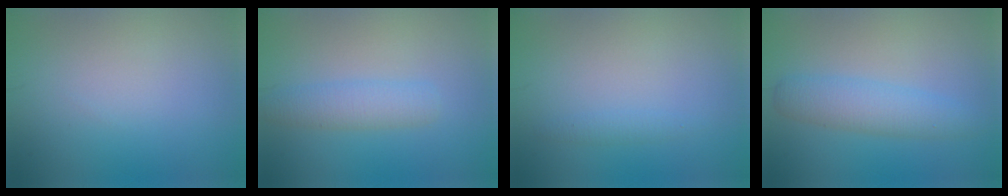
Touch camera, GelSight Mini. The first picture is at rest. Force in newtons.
{"total": 2.8, "press": 2.8, "slide": 0.1}
{"total": 0.9, "press": 0.9, "slide": 0.0}
{"total": 3.6, "press": 3.6, "slide": 0.0}